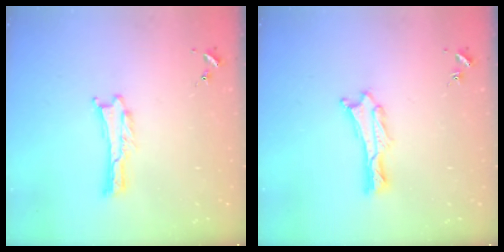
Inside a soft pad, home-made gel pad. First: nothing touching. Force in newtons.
{"total": 0.8, "press": 0.7, "slide": 0.2}